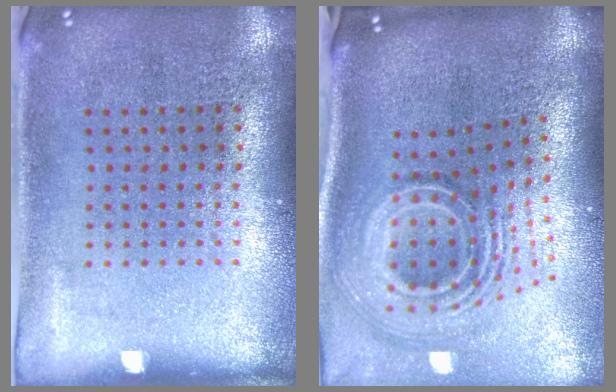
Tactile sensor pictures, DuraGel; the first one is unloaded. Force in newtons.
{"total": 3.0, "press": 1.9, "slide": 2.3}